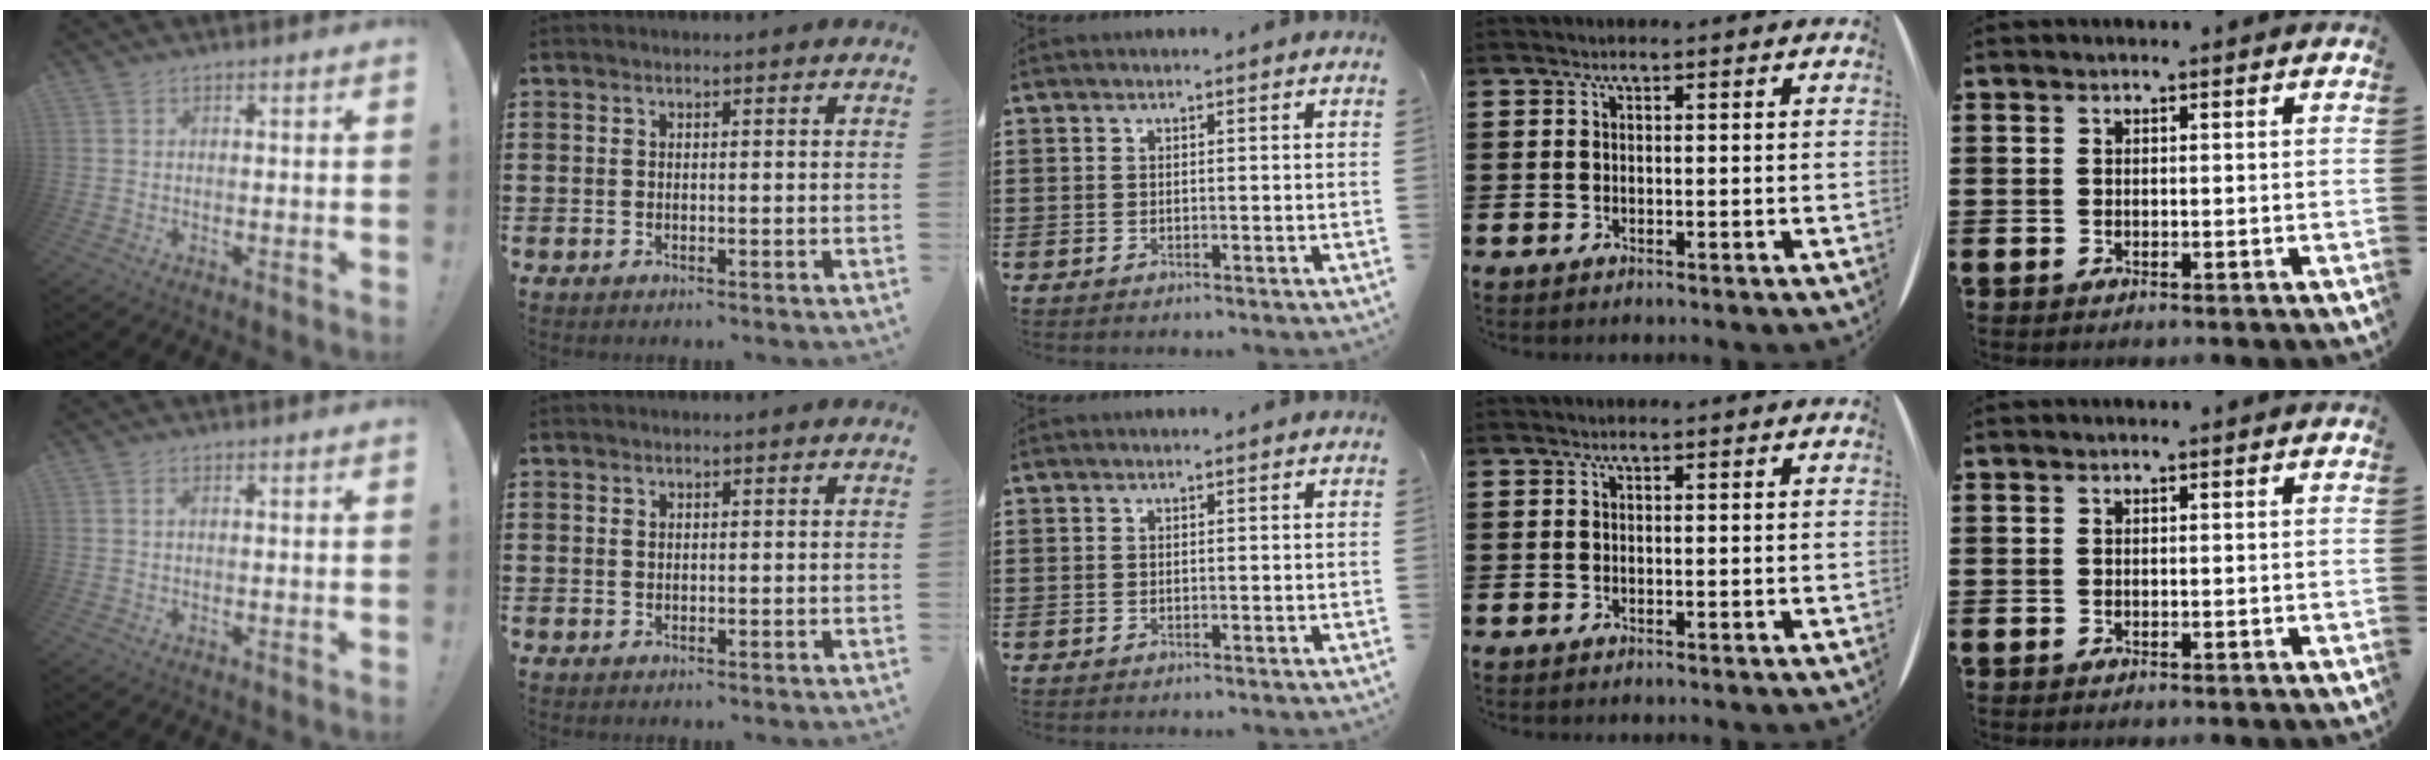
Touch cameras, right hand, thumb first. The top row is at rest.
{"thumb": {"total": 0.9, "force": [0.2, 0.4, 0.7], "torque": [-0.014, 0.003, 0.003]}, "index": {"total": 0.6, "force": [0.2, 0.5, 0.3], "torque": [-0.008, 0.002, 0.005]}}